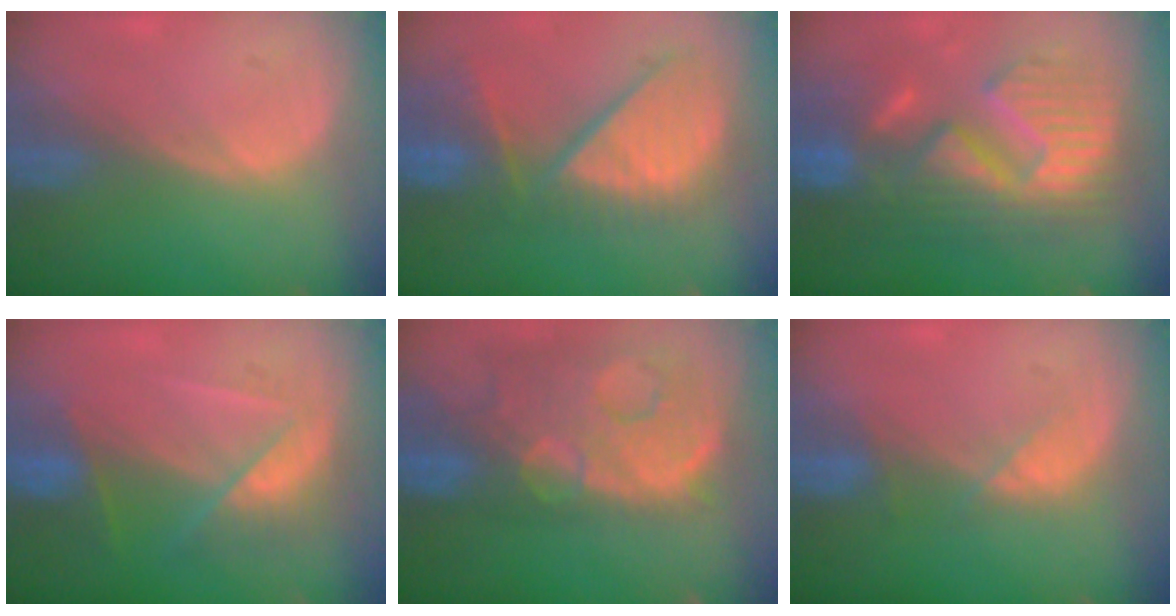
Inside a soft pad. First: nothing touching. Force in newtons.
{"total": 11.5, "press": 10.4, "slide": 5.0}
{"total": 12.9, "press": 12.8, "slide": 1.3}
{"total": 7.4, "press": 6.5, "slide": 3.5}
{"total": 14.1, "press": 11.5, "slide": 8.2}
{"total": 2.4, "press": 2.3, "slide": 0.5}